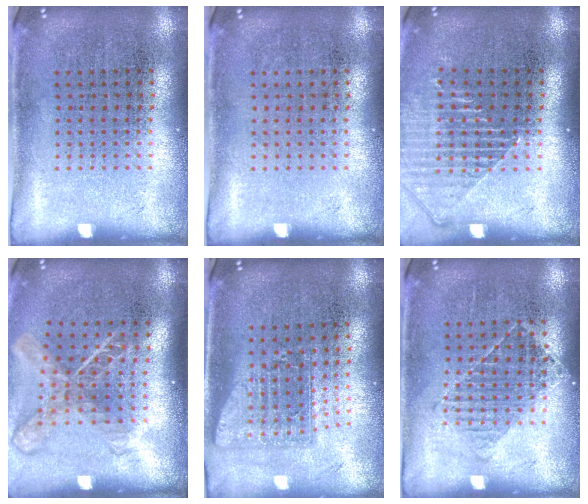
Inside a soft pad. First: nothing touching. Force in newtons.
{"total": 0.0}
{"total": 1.4, "press": 1.3, "slide": 0.5}
{"total": 2.0, "press": 1.4, "slide": 1.3}
{"total": 1.6, "press": 1.2, "slide": 1.0}
{"total": 1.1, "press": 0.9, "slide": 0.6}